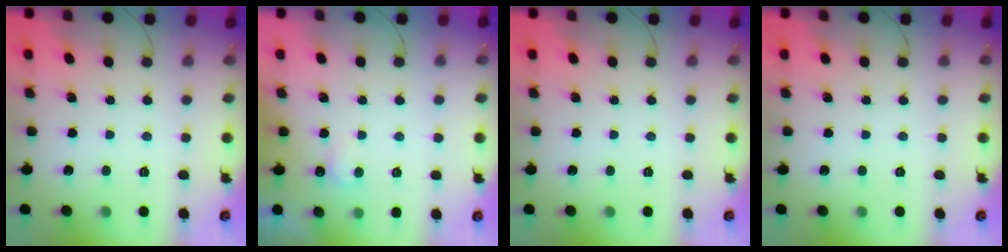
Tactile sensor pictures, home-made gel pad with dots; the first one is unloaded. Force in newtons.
{"total": 2.4, "press": 2.4, "slide": 0.6}
{"total": 0.0}
{"total": 0.0}